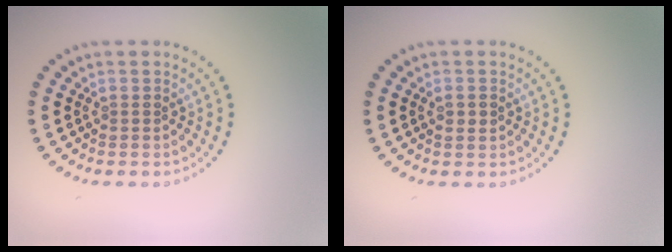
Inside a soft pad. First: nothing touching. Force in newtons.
{"total": 1.1, "press": 1.1, "slide": 0.1}